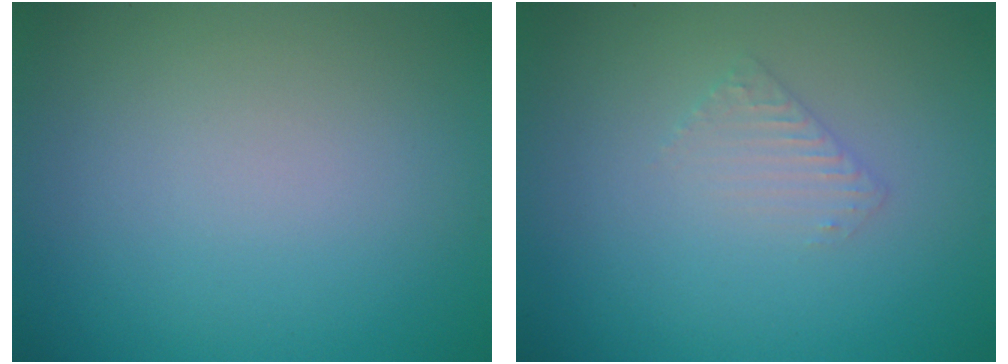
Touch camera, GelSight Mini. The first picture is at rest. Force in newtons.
{"total": 1.3, "press": 1.3, "slide": 0.3}